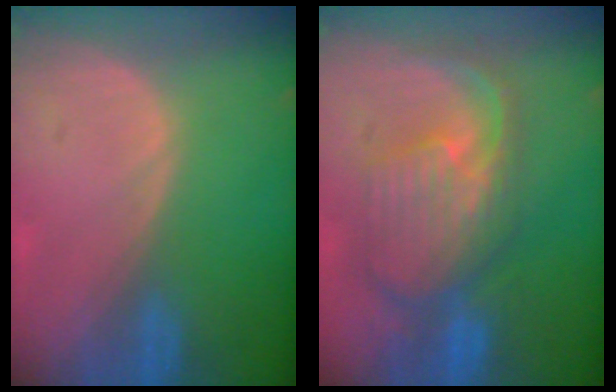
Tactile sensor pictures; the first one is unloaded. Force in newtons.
{"total": 10.8, "press": 9.6, "slide": 5.1}